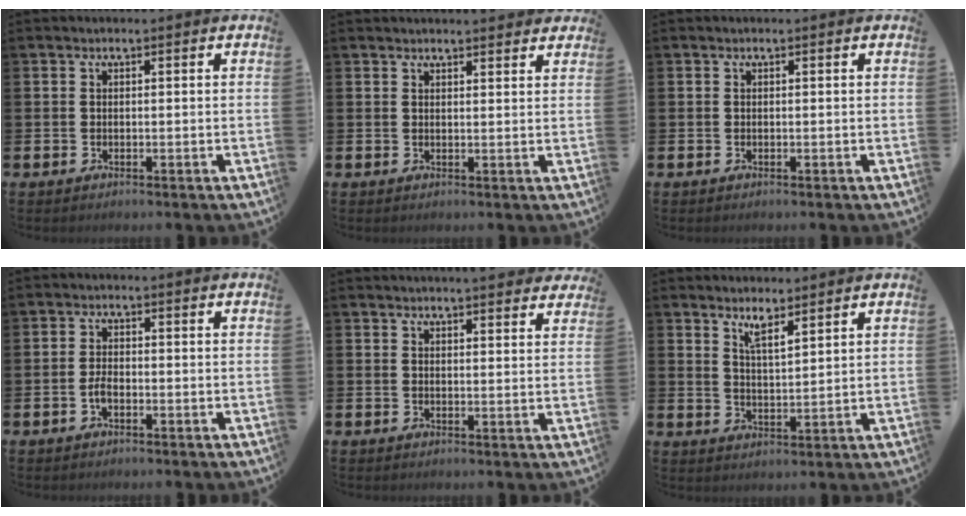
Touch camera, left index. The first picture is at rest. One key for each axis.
{"total": 2.1, "fx": 2.1, "fy": 0.2, "fz": 0.0, "tx": 0.009, "ty": -0.012, "tz": 0.036}
{"total": 0.0}
{"total": 2.2, "fx": -0.8, "fy": 1.0, "fz": 1.7, "tx": -0.034, "ty": 0.002, "tz": -0.016}
{"total": 3.3, "fx": 3.3, "fy": 0.0, "fz": 0.1, "tx": 0.003, "ty": -0.020, "tz": 0.058}
{"total": 4.3, "fx": 4.0, "fy": 0.4, "fz": 1.5, "tx": -0.025, "ty": -0.023, "tz": 0.068}